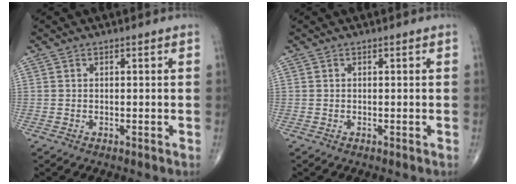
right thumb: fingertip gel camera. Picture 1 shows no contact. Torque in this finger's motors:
{"motor_torque": [-0.03, 0.03, 0.00, 0.00, 0.03]}